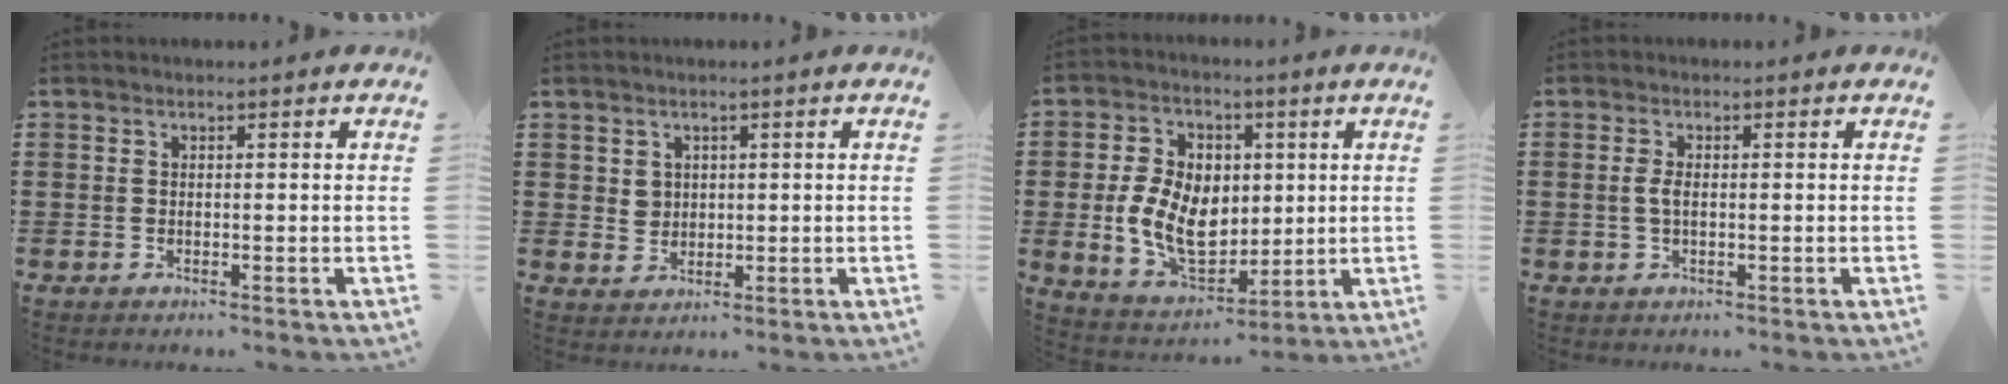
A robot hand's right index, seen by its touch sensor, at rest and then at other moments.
{"total": 2.2, "force": [1.0, 1.9, 0.4], "torque": [-0.015, 0.010, 0.018]}
{"total": 11.4, "force": [-0.7, 8.1, 8.0], "torque": [-0.180, 0.016, -0.013]}
{"total": 2.1, "force": [-0.1, 0.8, 1.9], "torque": [-0.052, -0.003, -0.008]}